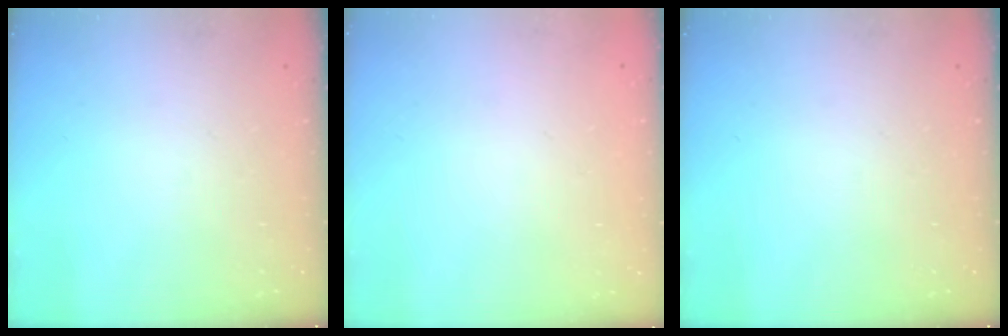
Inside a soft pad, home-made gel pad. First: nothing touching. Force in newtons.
{"total": 1.8, "press": 1.8, "slide": 0.2}
{"total": 0.0}